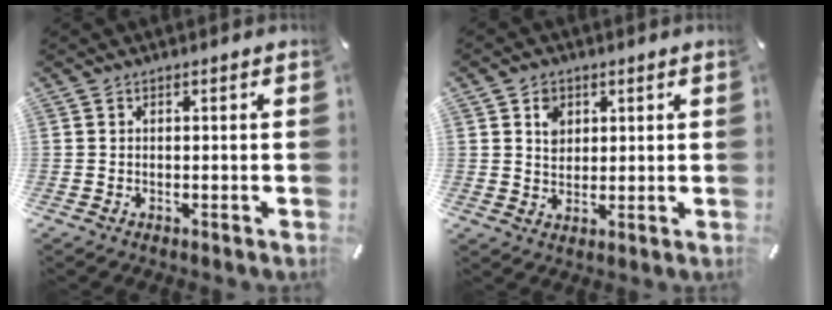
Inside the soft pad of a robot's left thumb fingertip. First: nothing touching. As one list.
[{"total": 4.5, "force": [1.7, 3.9, 1.5], "torque": [-0.016, -0.001, 0.026]}]